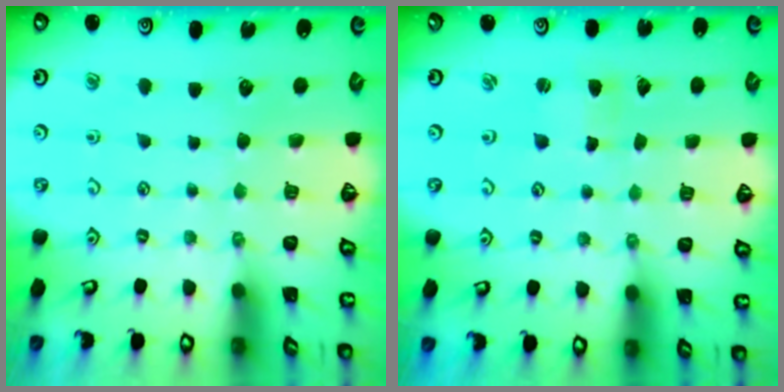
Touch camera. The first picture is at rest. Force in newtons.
{"total": 2.5, "press": 2.4, "slide": 0.5}